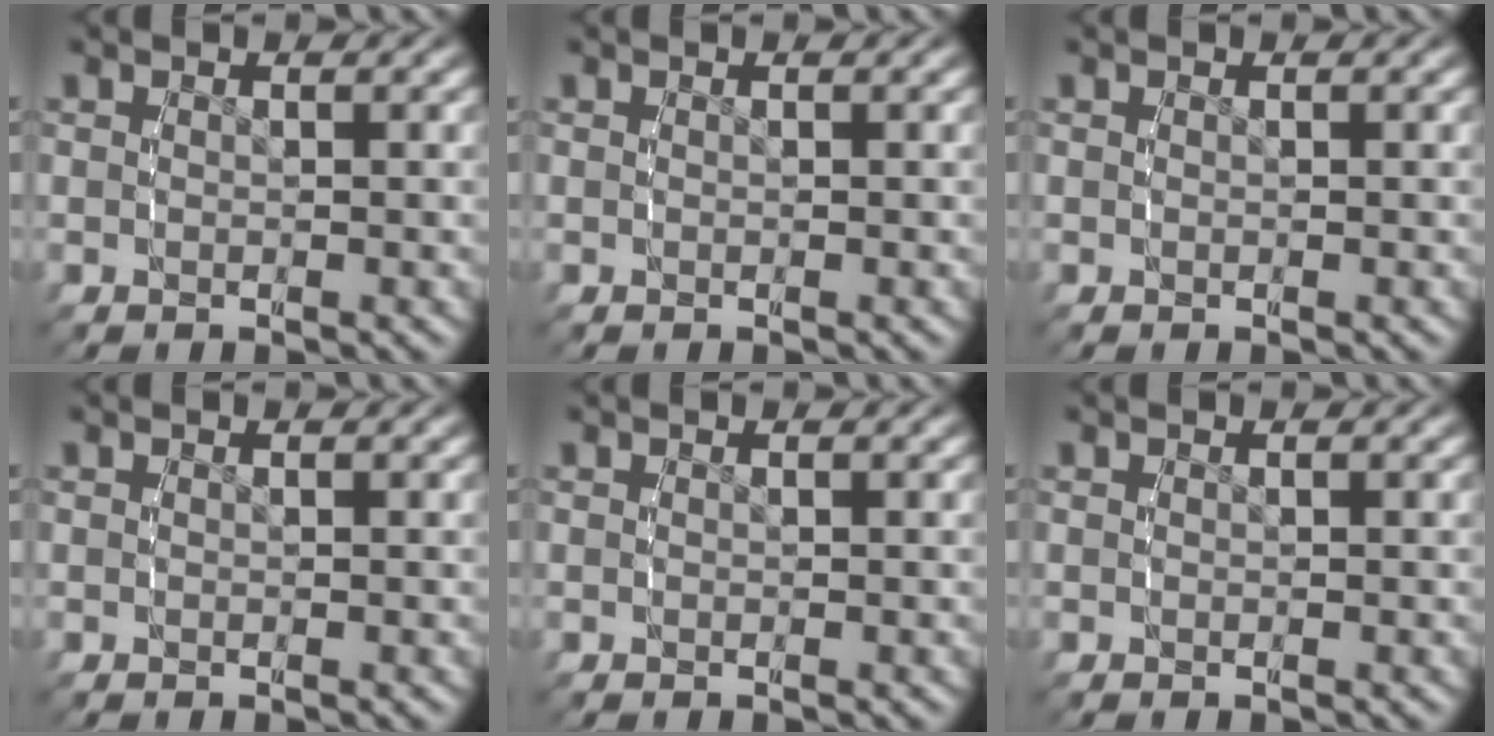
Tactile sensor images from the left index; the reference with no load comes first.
{"total": 0.0}
{"total": 0.0}
{"total": 0.0}
{"total": 0.0}
{"total": 0.0}